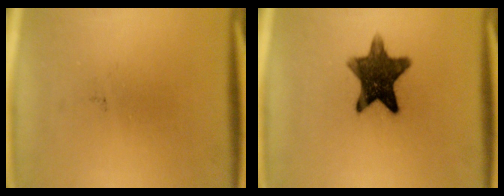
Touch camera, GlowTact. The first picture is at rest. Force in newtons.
{"total": 12.2}